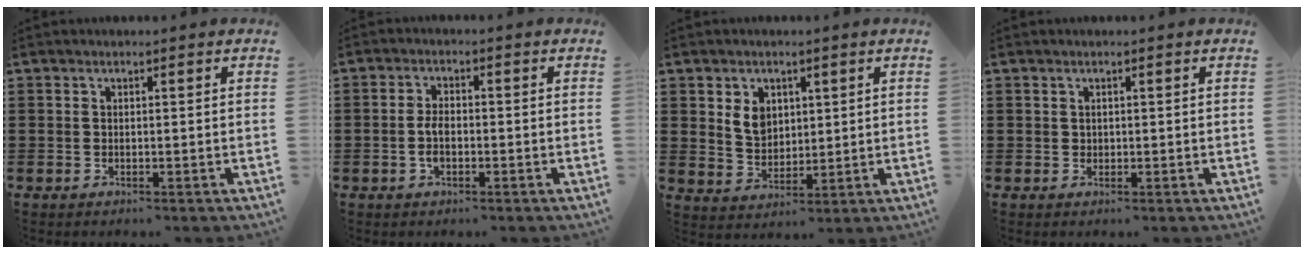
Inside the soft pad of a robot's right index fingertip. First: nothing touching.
{"total": 3.0, "force": [-0.7, 1.3, 2.6], "torque": [-0.067, -0.005, -0.017]}
{"total": 4.9, "force": [1.9, 3.8, 2.4], "torque": [-0.053, 0.009, 0.032]}
{"total": 0.8, "force": [0.4, 0.7, 0.1], "torque": [-0.005, 0.002, 0.008]}